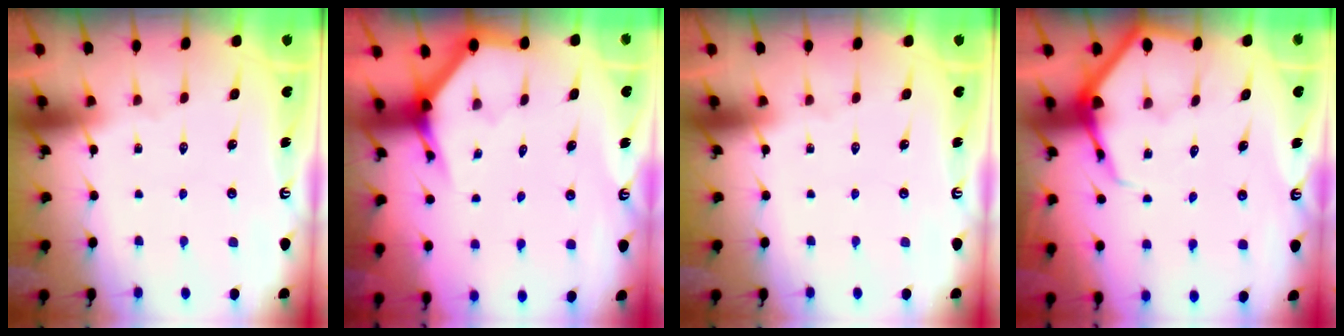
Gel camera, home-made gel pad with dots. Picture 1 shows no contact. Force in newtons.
{"total": 4.0, "press": 4.0, "slide": 0.2}
{"total": 0.0}
{"total": 5.7, "press": 5.6, "slide": 0.7}